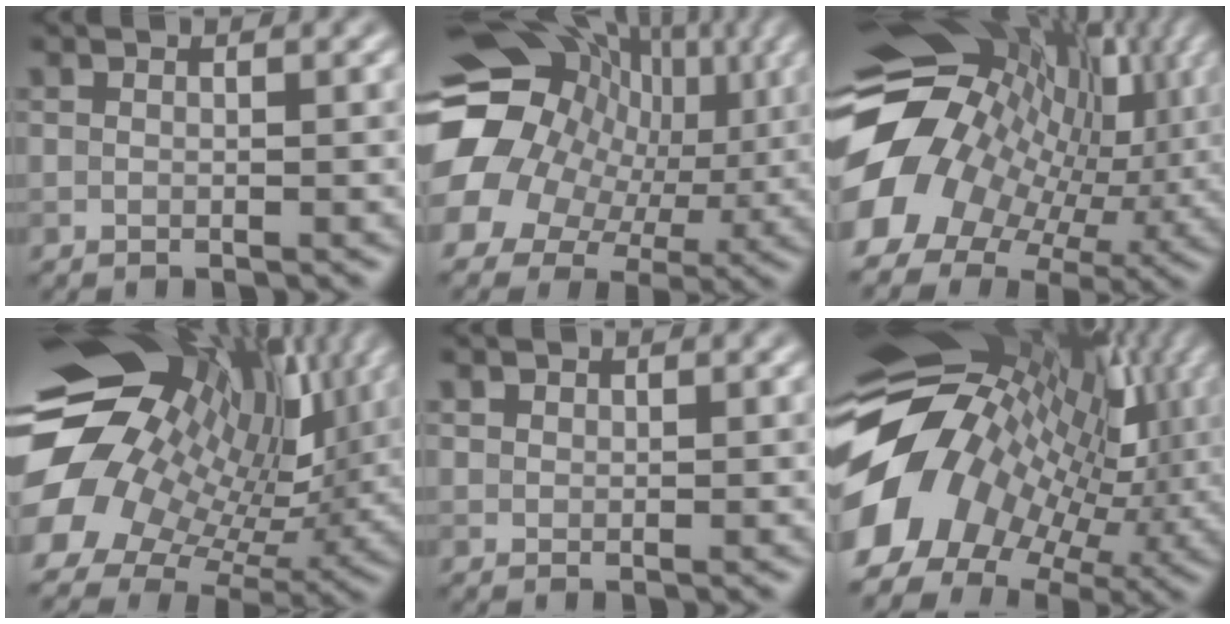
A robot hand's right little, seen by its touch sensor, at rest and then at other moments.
{"total": 18.8, "force": [1.8, 16.1, 9.6], "torque": [-0.186, 0.018, 0.009]}
{"total": 15.9, "force": [0.2, 12.1, 10.3], "torque": [-0.212, -0.008, 0.017]}
{"total": 17.7, "force": [2.1, 13.7, 11.0], "torque": [-0.216, 0.022, 0.048]}
{"total": 0.8, "force": [0.6, 0.5, 0.1], "torque": [-0.004, 0.001, 0.010]}
{"total": 14.9, "force": [-0.8, 10.8, 10.2], "torque": [-0.213, 0.005, -0.019]}